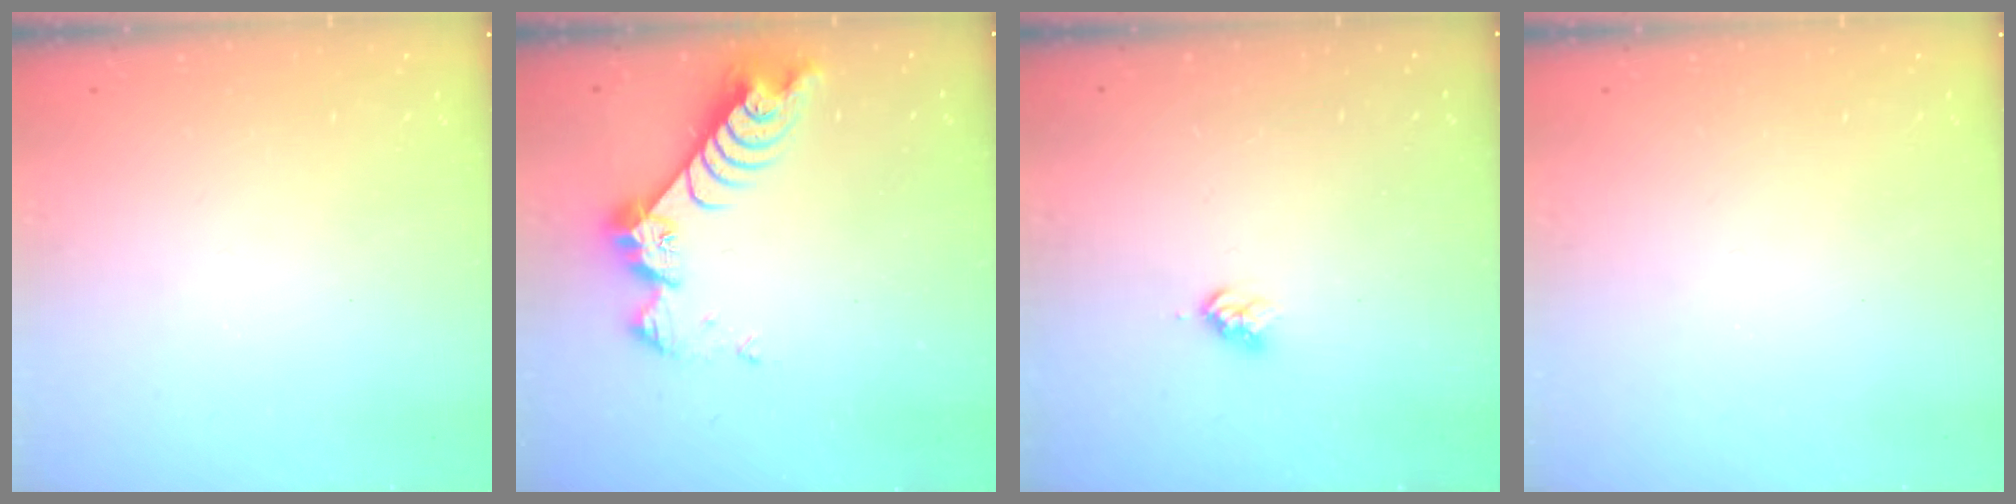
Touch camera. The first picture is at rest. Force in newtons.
{"total": 8.9, "press": 8.8, "slide": 0.8}
{"total": 2.9, "press": 2.9, "slide": 0.4}
{"total": 0.0}